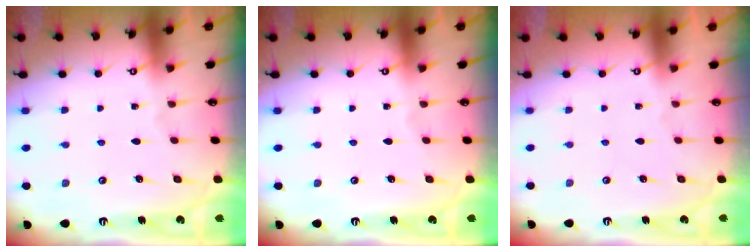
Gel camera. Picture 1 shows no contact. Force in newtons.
{"total": 0.0}
{"total": 1.5, "press": 1.4, "slide": 0.6}